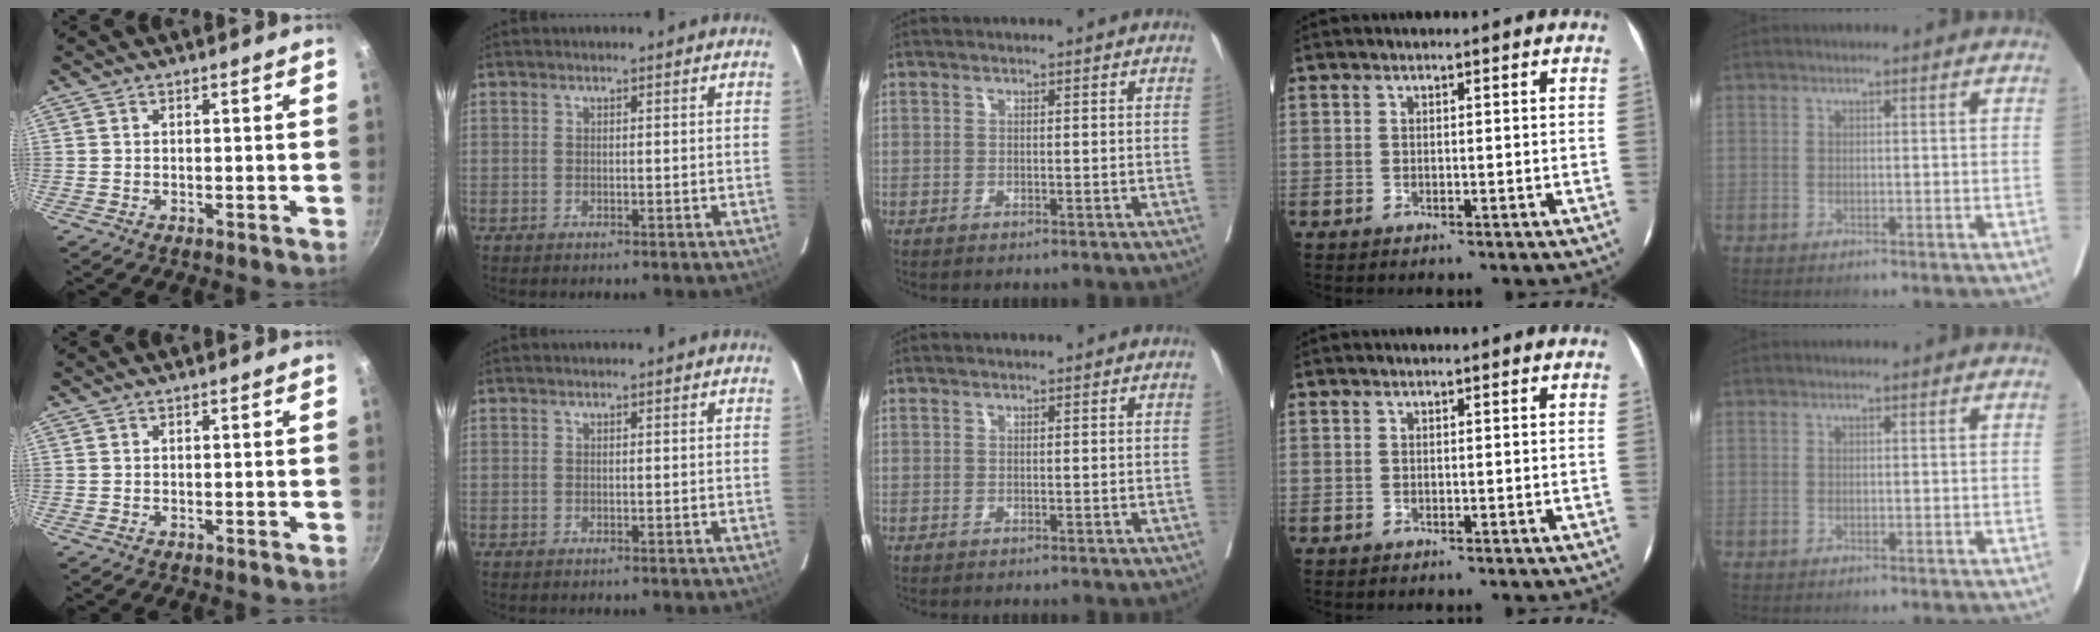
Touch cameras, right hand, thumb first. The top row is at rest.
{}